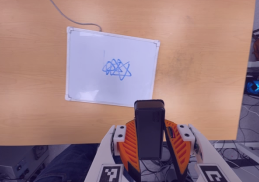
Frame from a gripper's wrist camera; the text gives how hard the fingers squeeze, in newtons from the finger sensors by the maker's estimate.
{"total": 5.4, "left": 5.1, "right": 5.7}